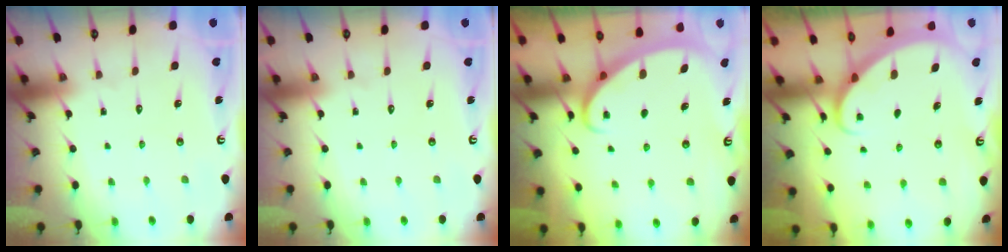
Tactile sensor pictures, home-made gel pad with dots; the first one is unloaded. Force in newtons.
{"total": 0.0}
{"total": 2.7, "press": 2.6, "slide": 0.4}
{"total": 2.3, "press": 2.3, "slide": 0.1}